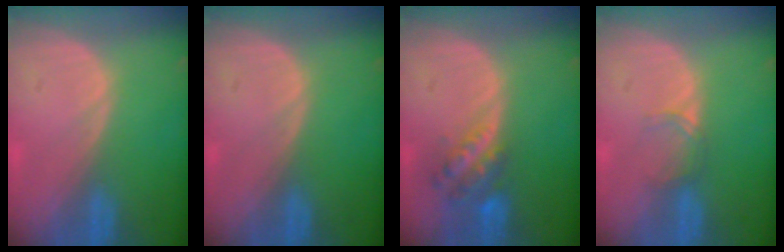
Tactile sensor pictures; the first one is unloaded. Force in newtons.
{"total": 0.0}
{"total": 5.8, "press": 5.0, "slide": 2.8}
{"total": 1.9, "press": 1.9, "slide": 0.3}